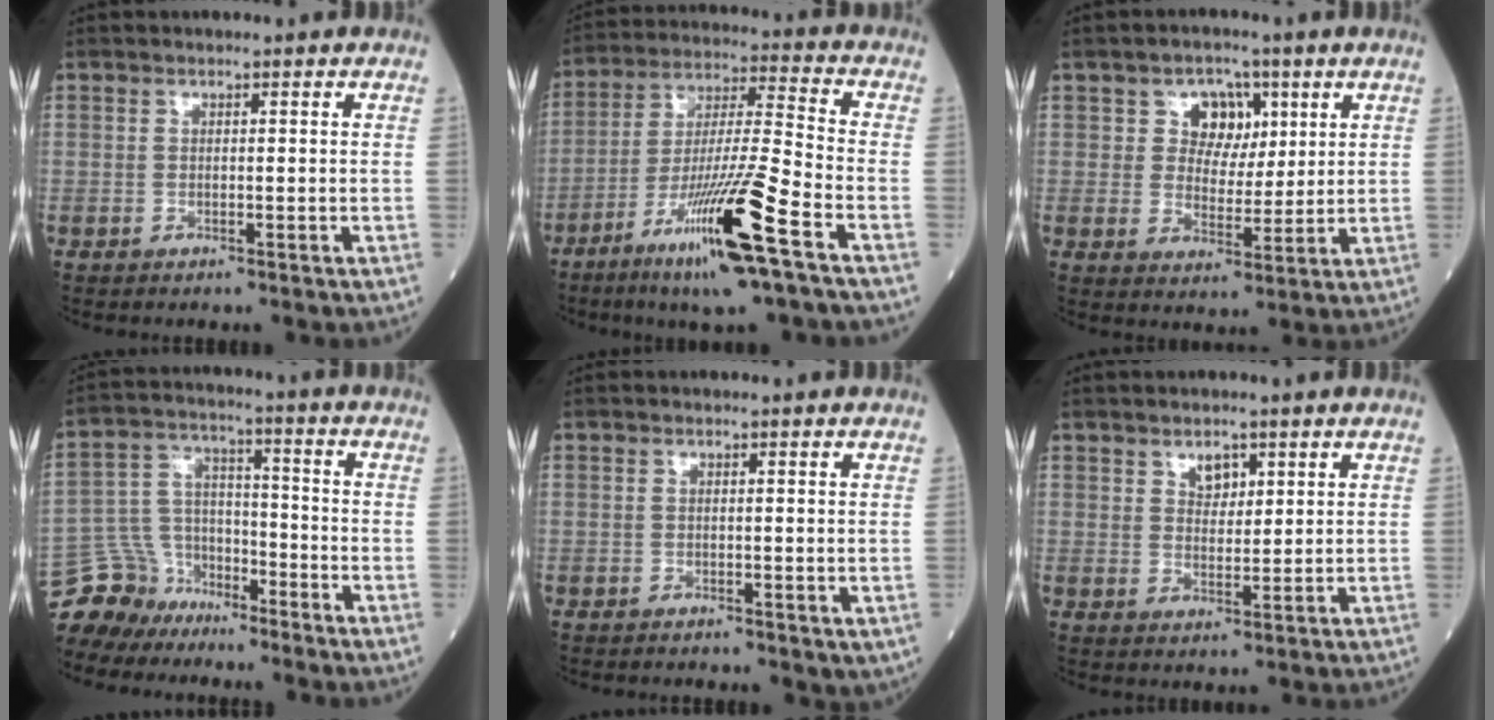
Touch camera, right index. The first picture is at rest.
{"total": 16.3, "force": [-8.5, -0.5, 13.9], "torque": [-0.281, -0.034, -0.154]}
{"total": 5.8, "force": [2.4, 4.6, 2.8], "torque": [-0.041, 0.013, 0.041]}
{"total": 9.7, "force": [-8.4, 4.9, 0.0], "torque": [-0.020, 0.038, -0.159]}
{"total": 1.8, "force": [-0.6, 0.9, 1.4], "torque": [-0.021, -0.002, -0.006]}
{"total": 4.4, "force": [2.3, 2.7, 2.6], "torque": [-0.041, 0.003, 0.039]}